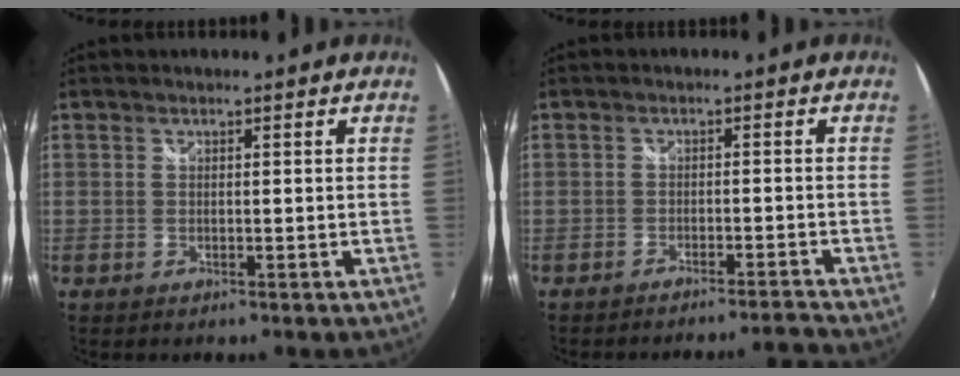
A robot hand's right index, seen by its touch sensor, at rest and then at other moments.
{"total": 4.7, "force": [-4.5, -0.5, 1.2], "torque": [-0.030, -0.002, -0.070]}